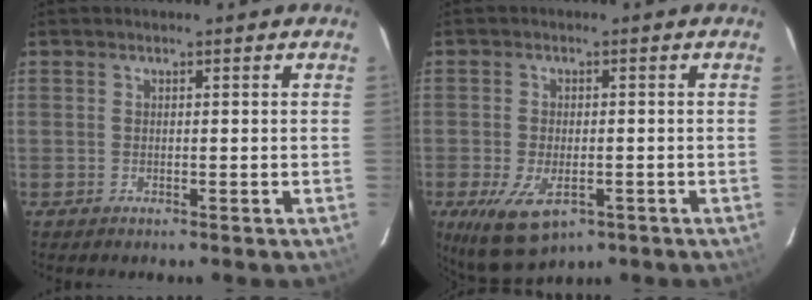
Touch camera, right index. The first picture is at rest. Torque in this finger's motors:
{"motor_torque": [0.88, -0.71, 0.53, 0.12]}